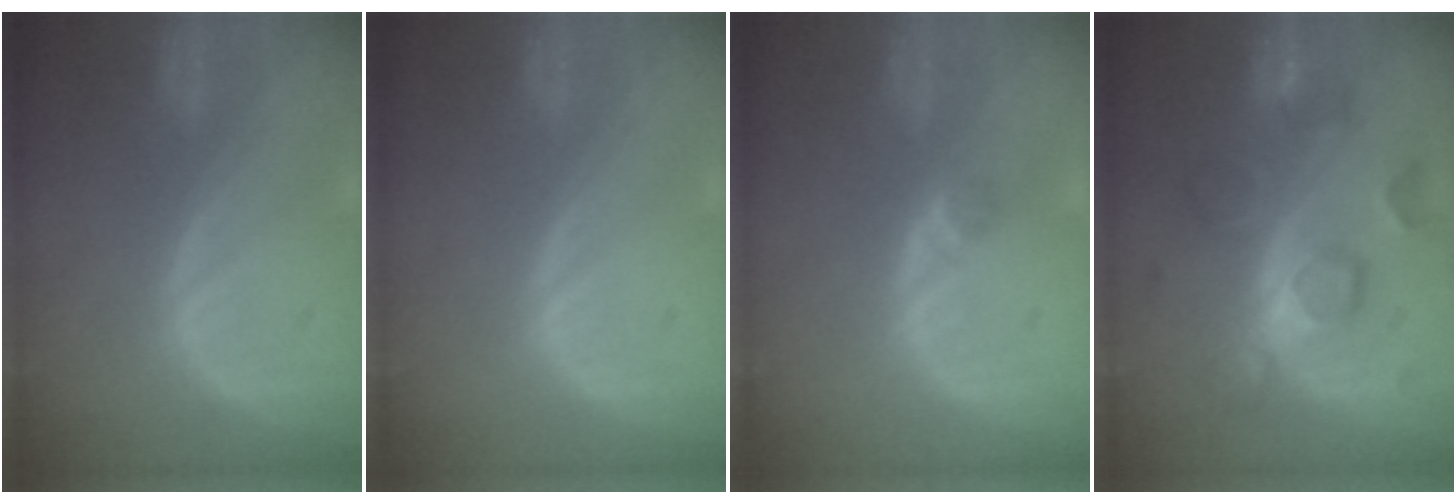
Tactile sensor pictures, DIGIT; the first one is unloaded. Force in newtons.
{"total": 0.0}
{"total": 1.3, "press": 1.1, "slide": 0.7}
{"total": 8.4, "press": 8.3, "slide": 1.3}